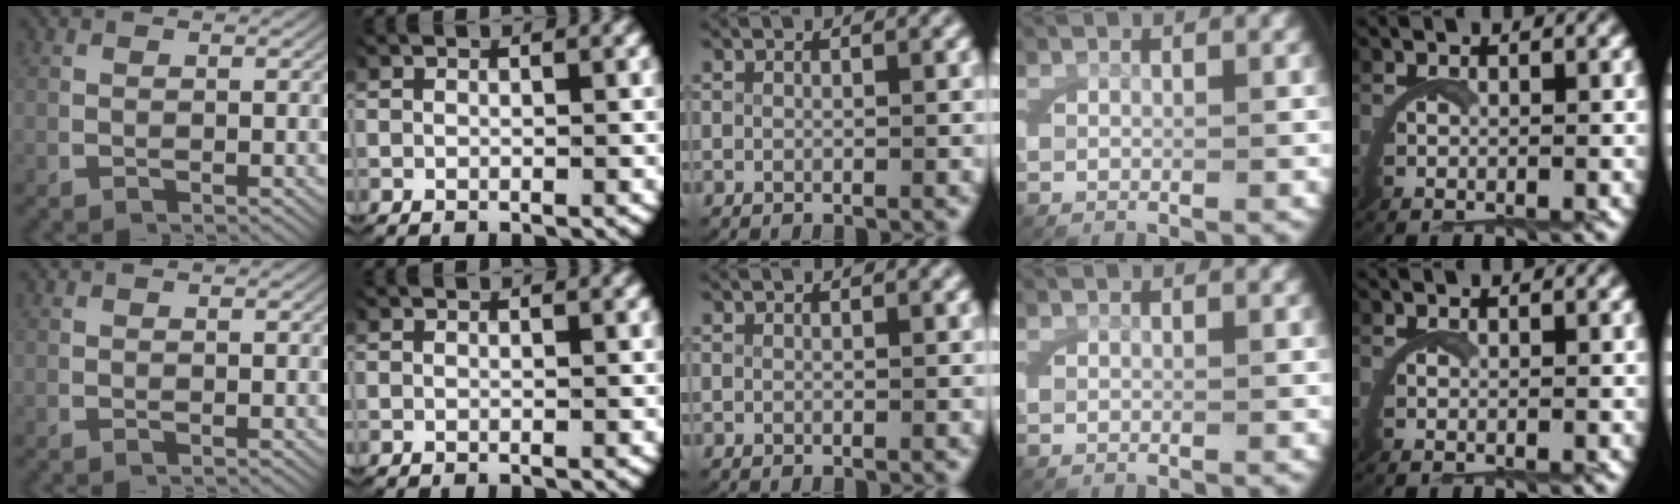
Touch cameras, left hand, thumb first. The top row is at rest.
{}